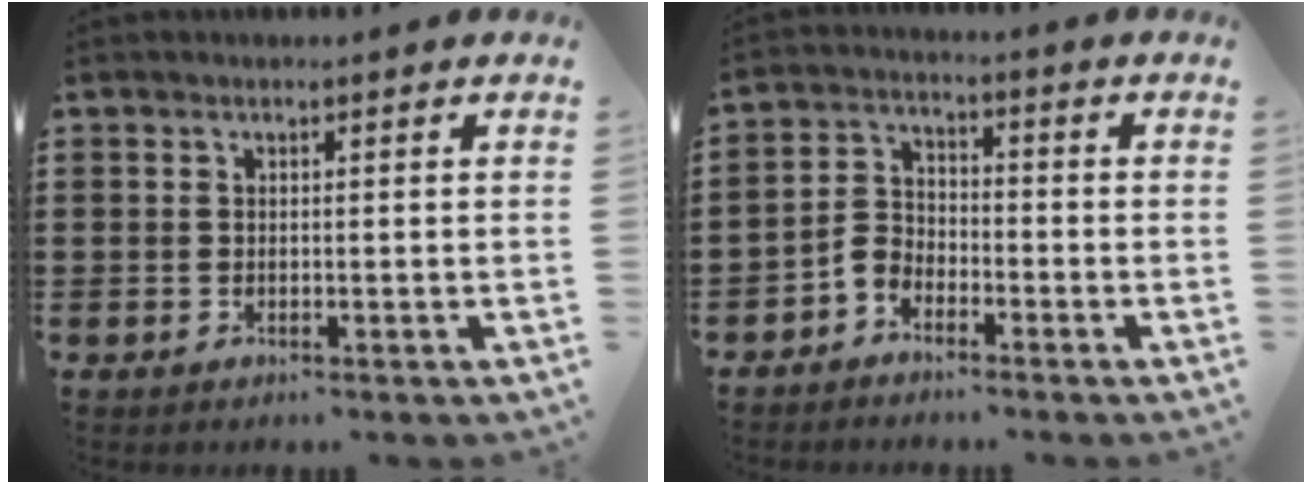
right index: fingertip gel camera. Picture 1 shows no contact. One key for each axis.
{"total": 3.5, "fx": -2.7, "fy": 2.1, "fz": 0.9, "tx": -0.032, "ty": 0.009, "tz": -0.057}